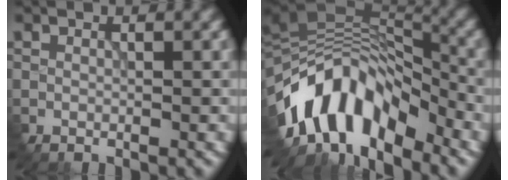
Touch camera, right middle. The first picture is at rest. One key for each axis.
{"total": 11.0, "fx": -6.2, "fy": 5.4, "fz": 7.3, "tx": -0.131, "ty": 0.011, "tz": -0.107}